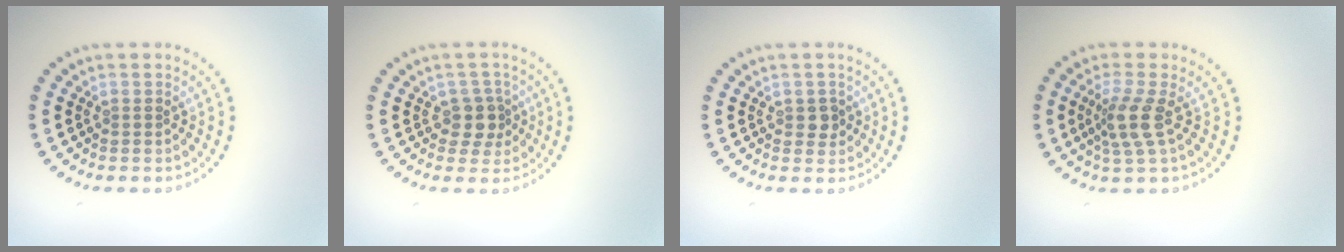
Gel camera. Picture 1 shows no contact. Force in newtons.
{"total": 2.3, "press": 2.0, "slide": 1.2}
{"total": 1.2, "press": 1.2, "slide": 0.3}
{"total": 2.9, "press": 2.2, "slide": 1.9}